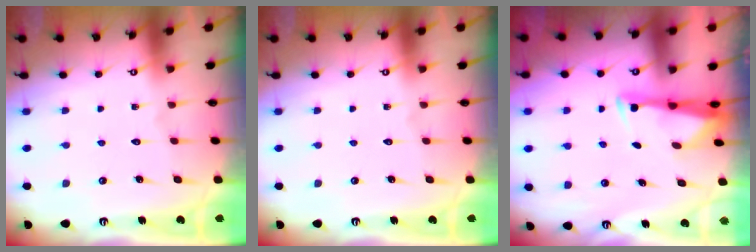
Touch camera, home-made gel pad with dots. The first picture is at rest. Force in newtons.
{"total": 0.0}
{"total": 3.3, "press": 3.2, "slide": 0.8}